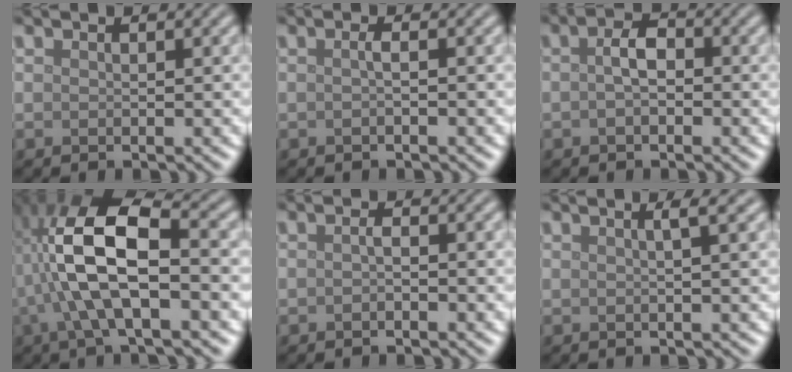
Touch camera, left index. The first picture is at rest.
{"total": 0.9, "force": [0.0, 0.2, 0.9], "torque": [-0.014, 0.000, -0.004]}
{"total": 2.1, "force": [-0.2, 1.0, 1.8], "torque": [-0.036, 0.007, -0.008]}
{"total": 9.5, "force": [-0.6, 3.3, 8.9], "torque": [-0.178, 0.018, -0.015]}
{"total": 0.8, "force": [-0.3, 0.1, 0.7], "torque": [-0.014, 0.001, -0.007]}
{"total": 2.1, "force": [0.8, 0.6, 1.8], "torque": [-0.025, 0.007, 0.000]}